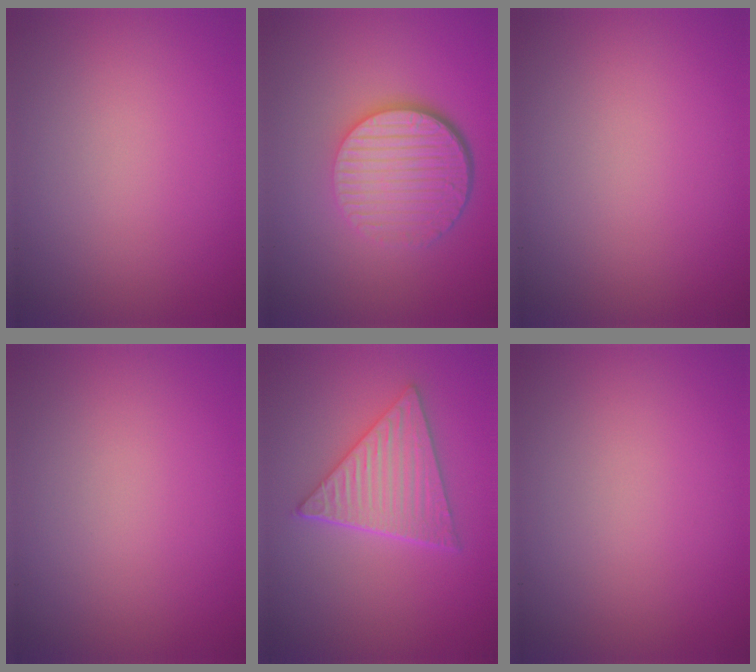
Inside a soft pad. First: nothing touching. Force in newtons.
{"total": 6.6, "press": 4.4, "slide": 4.9}
{"total": 0.0}
{"total": 0.0}
{"total": 5.0, "press": 4.2, "slide": 2.6}
{"total": 0.0}